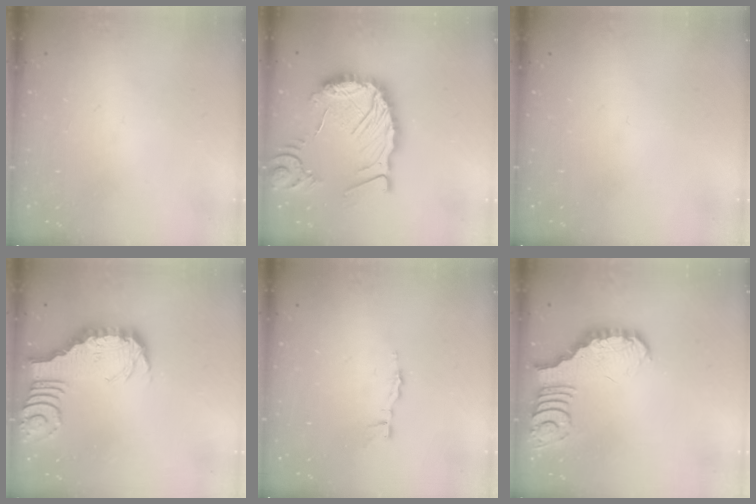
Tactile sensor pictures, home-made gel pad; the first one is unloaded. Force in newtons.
{"total": 15.4, "press": 15.3, "slide": 1.8}
{"total": 0.0}
{"total": 3.0, "press": 3.0, "slide": 0.4}
{"total": 2.9, "press": 2.9, "slide": 0.3}
{"total": 3.5, "press": 3.5, "slide": 0.6}